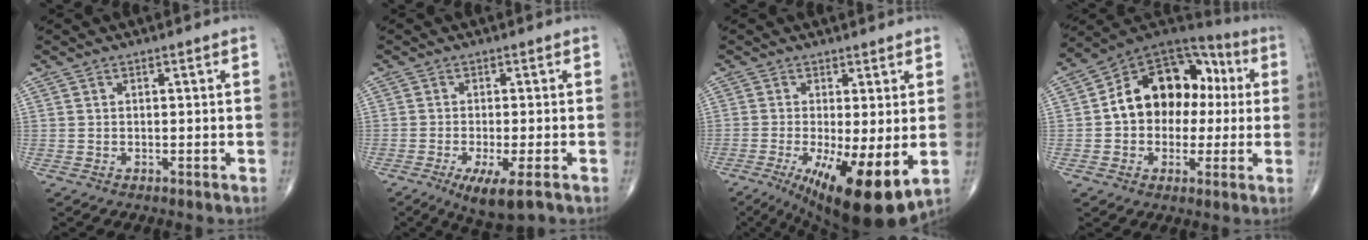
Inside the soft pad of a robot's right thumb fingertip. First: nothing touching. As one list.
[{"total": 6.5, "force": [-3.3, 1.3, 5.4], "torque": [-0.094, -0.015, -0.053]}, {"total": 14.5, "force": [-3.8, 4.0, 13.4], "torque": [-0.202, -0.024, -0.045]}, {"total": 17.7, "force": [1.1, 12.9, 12.0], "torque": [-0.140, 0.044, 0.008]}]